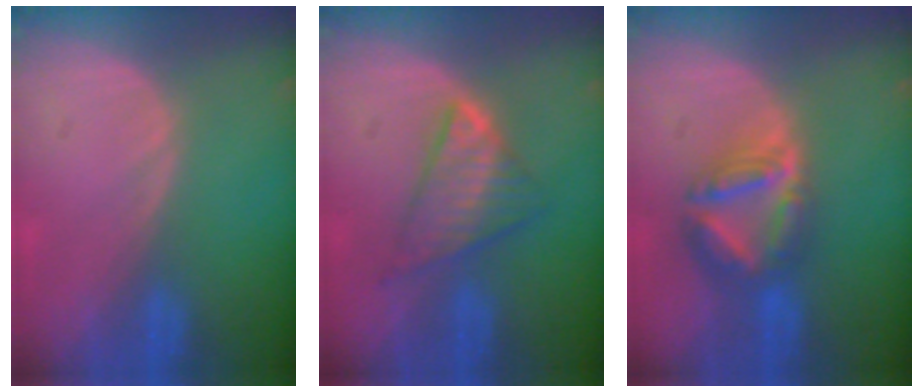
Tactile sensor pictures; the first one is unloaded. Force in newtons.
{"total": 5.8, "press": 5.8, "slide": 0.5}
{"total": 8.0, "press": 6.9, "slide": 4.0}